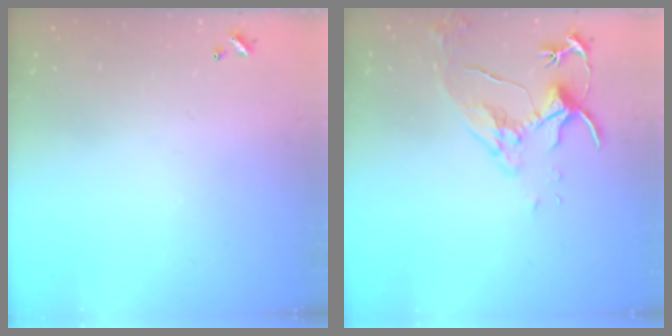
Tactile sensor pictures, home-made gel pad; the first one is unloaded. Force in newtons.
{"total": 5.6, "press": 5.6, "slide": 0.6}